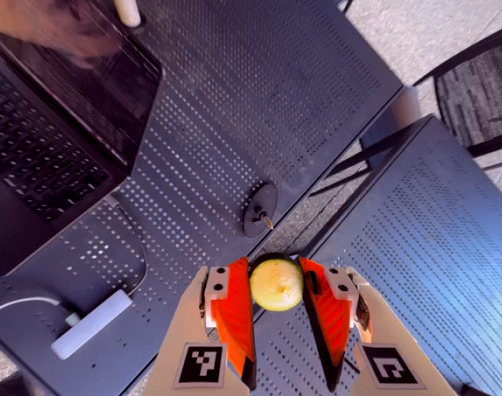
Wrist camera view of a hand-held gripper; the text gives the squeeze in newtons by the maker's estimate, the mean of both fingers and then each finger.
{"total": 8.0, "left": 7.6, "right": 8.4}